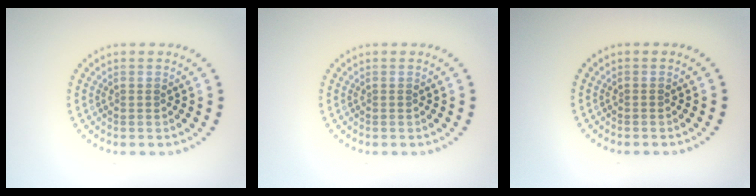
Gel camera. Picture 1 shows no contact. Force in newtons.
{"total": 0.0}
{"total": 0.0}